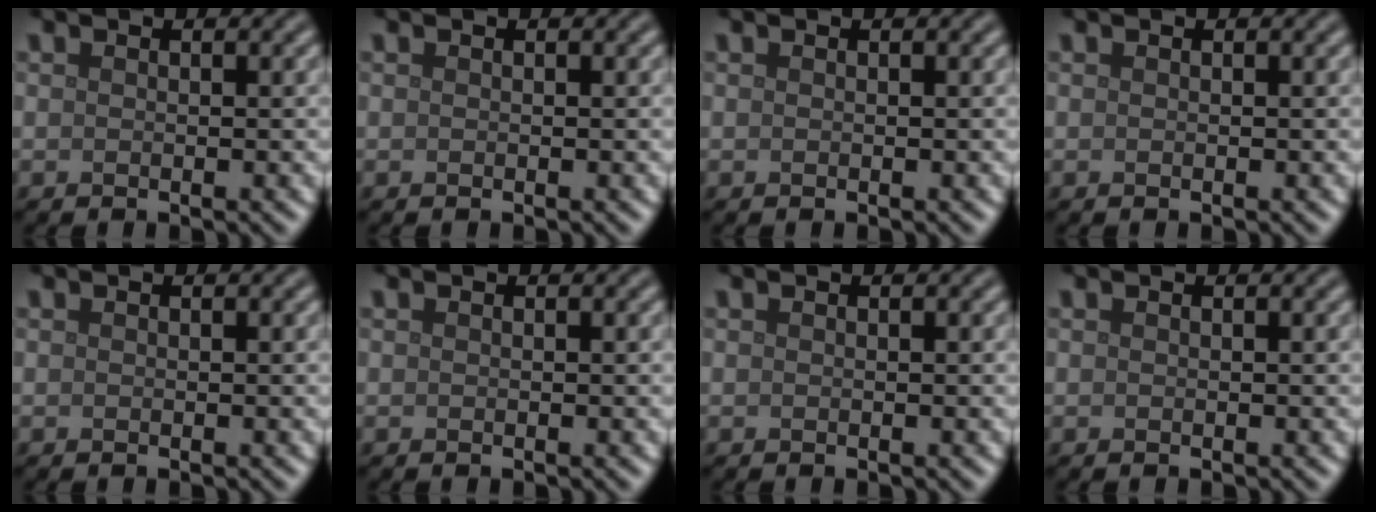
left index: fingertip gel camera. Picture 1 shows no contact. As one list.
[{"total": 0.0}, {"total": 0.0}, {"total": 0.0}, {"total": 0.0}, {"total": 0.0}, {"total": 0.0}, {"total": 0.0}]